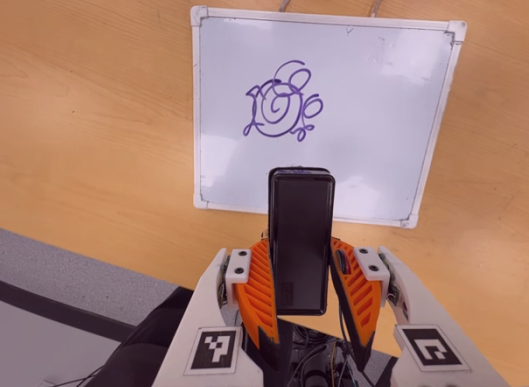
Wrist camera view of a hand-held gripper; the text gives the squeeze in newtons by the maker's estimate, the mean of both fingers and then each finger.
{"total": 4.0, "left": 2.6, "right": 5.5}